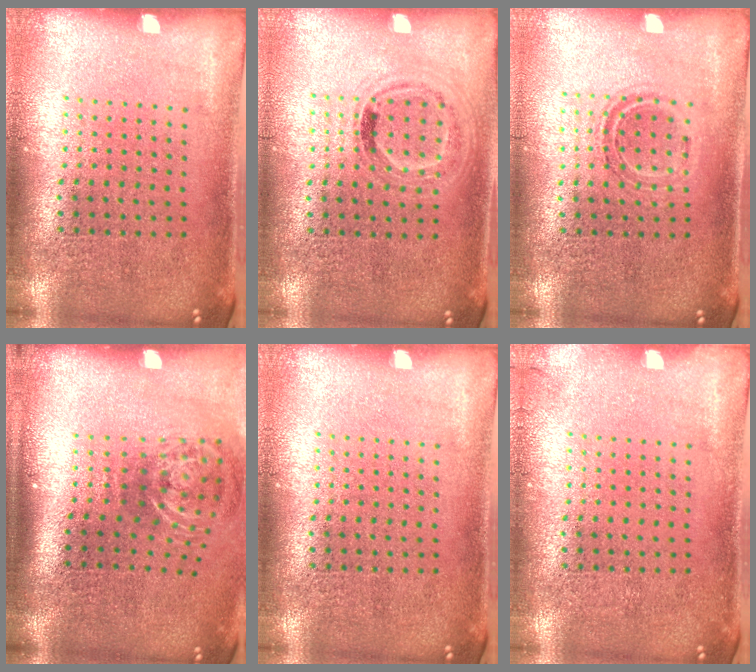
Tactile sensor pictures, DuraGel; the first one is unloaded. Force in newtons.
{"total": 1.0, "press": 0.9, "slide": 0.3}
{"total": 1.1, "press": 1.0, "slide": 0.5}
{"total": 2.1, "press": 1.3, "slide": 1.6}
{"total": 0.0}
{"total": 0.6, "press": 0.6, "slide": 0.1}